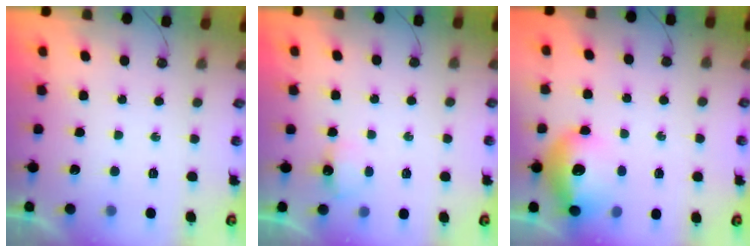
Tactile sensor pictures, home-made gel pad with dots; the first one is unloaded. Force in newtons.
{"total": 3.8, "press": 3.8, "slide": 0.6}
{"total": 14.1, "press": 14.0, "slide": 1.1}